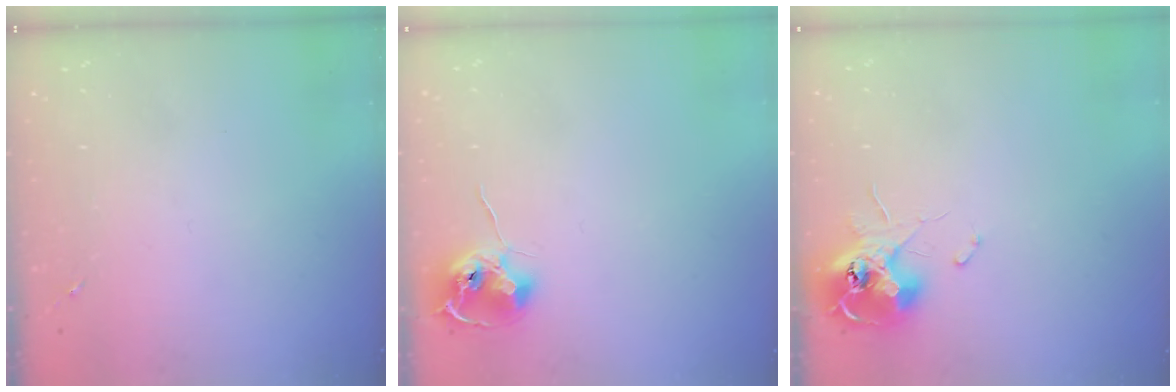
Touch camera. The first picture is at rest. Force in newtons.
{"total": 9.1, "press": 9.1, "slide": 0.6}
{"total": 11.6, "press": 11.6, "slide": 1.1}